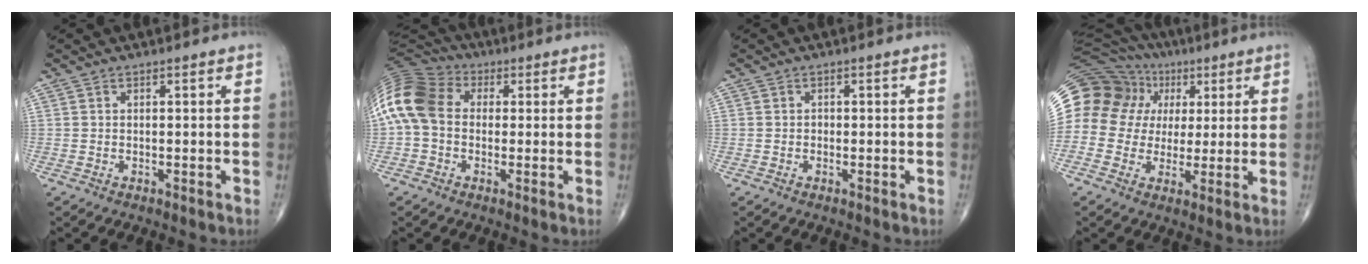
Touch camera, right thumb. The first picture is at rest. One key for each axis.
{"total": 14.5, "fx": 1.1, "fy": 10.8, "fz": 9.5, "tx": -0.197, "ty": 0.037, "tz": 0.009}
{"total": 0.5, "fx": -0.2, "fy": 0.5, "fz": 0.2, "tx": 0.002, "ty": 0.003, "tz": -0.005}
{"total": 25.2, "fx": 6.1, "fy": 22.1, "fz": 10.4, "tx": -0.253, "ty": 0.099, "tz": 0.119}